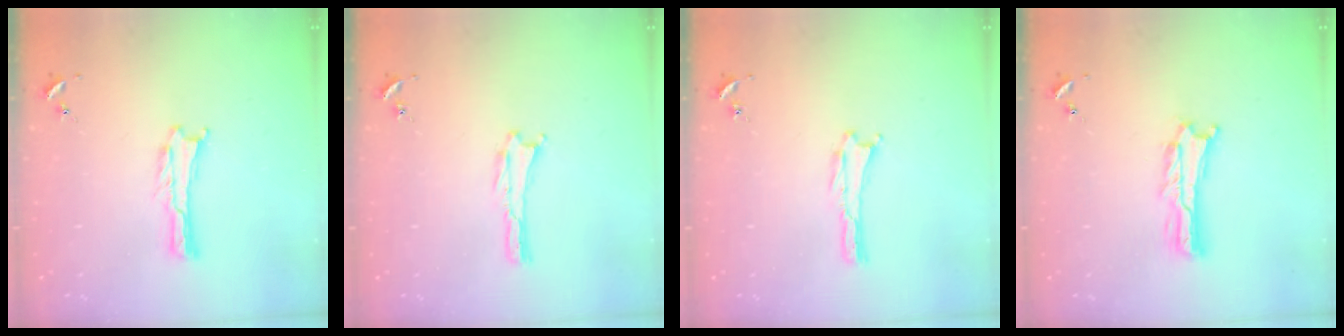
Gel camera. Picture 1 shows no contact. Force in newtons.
{"total": 0.0}
{"total": 0.0}
{"total": 2.0, "press": 2.0, "slide": 0.3}